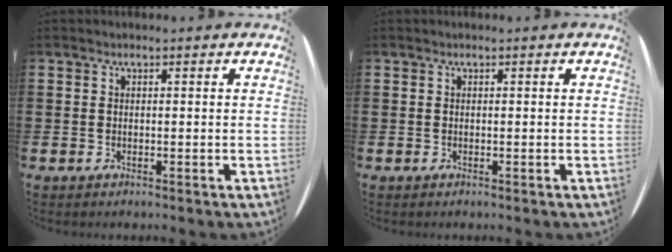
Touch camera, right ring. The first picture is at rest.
{"total": 0.0}